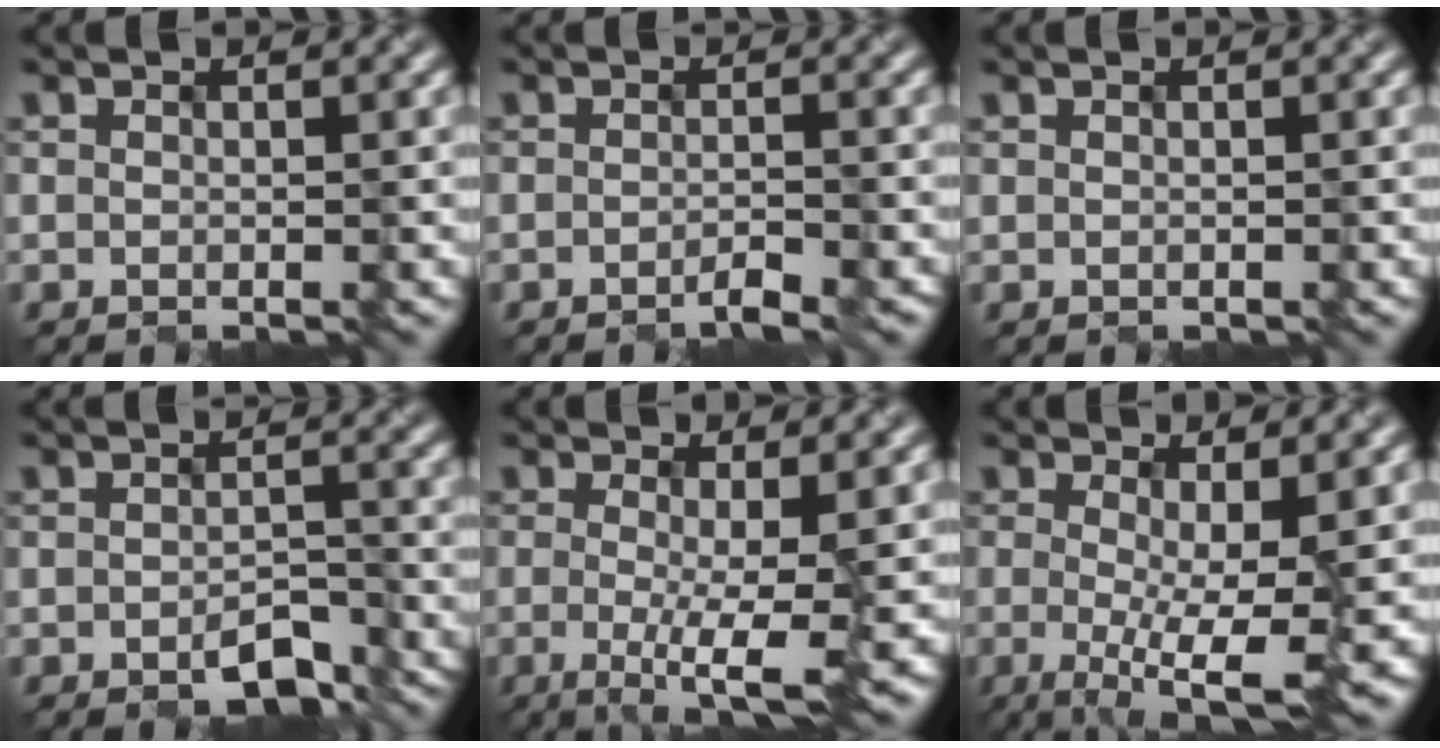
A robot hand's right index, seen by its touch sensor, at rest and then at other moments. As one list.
[{"total": 1.7, "force": [-1.3, 0.3, 1.1], "torque": [-0.018, -0.001, -0.021]}, {"total": 0.0}, {"total": 3.1, "force": [-1.9, 1.5, 1.9], "torque": [-0.032, -0.006, -0.022]}, {"total": 5.7, "force": [-0.8, 1.1, 5.6], "torque": [-0.076, -0.012, -0.009]}, {"total": 7.1, "force": [-0.6, 1.8, 6.8], "torque": [-0.098, -0.014, -0.004]}]